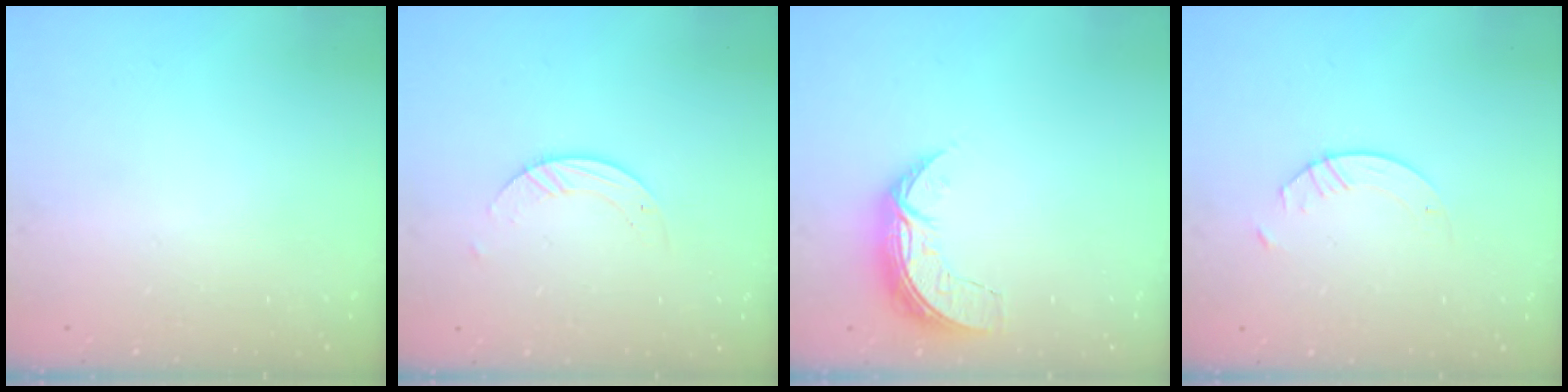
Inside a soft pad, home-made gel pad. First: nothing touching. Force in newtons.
{"total": 3.1, "press": 3.1, "slide": 0.2}
{"total": 7.3, "press": 7.3, "slide": 0.6}
{"total": 2.9, "press": 2.9, "slide": 0.3}